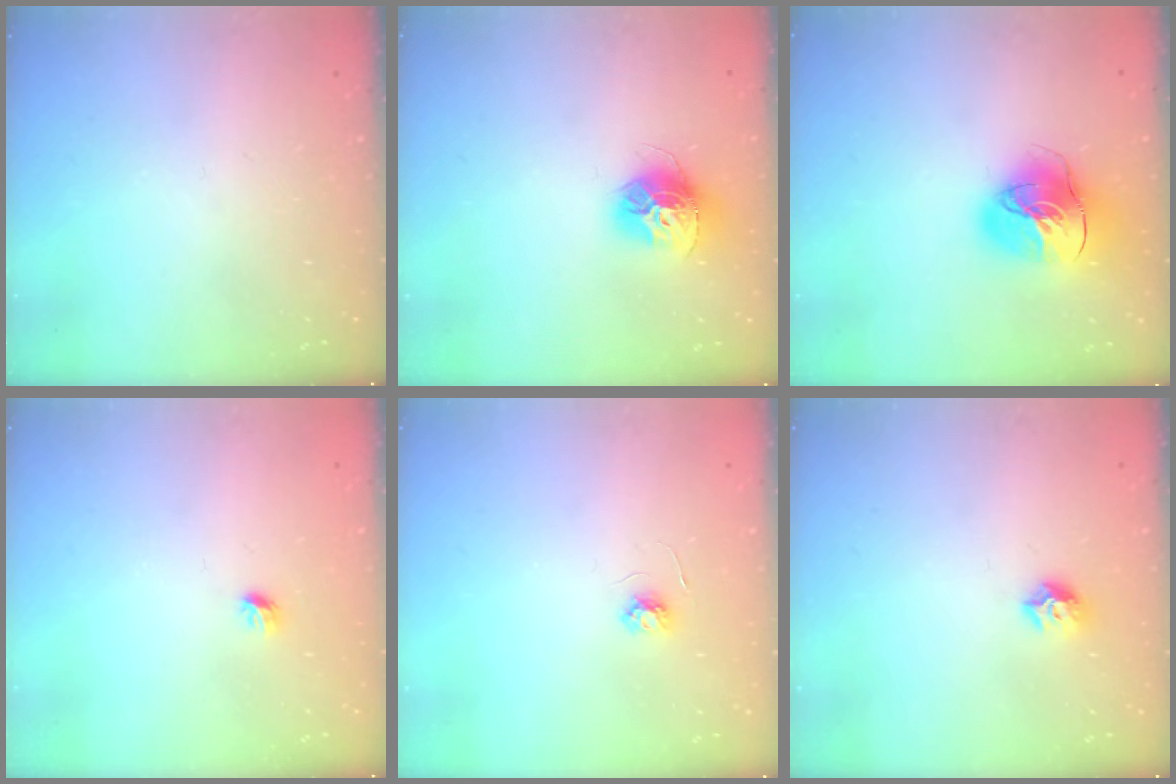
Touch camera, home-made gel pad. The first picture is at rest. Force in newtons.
{"total": 13.2, "press": 13.1, "slide": 1.3}
{"total": 18.0, "press": 17.9, "slide": 2.5}
{"total": 4.2, "press": 4.1, "slide": 1.0}
{"total": 3.6, "press": 3.6, "slide": 0.5}
{"total": 8.2, "press": 8.1, "slide": 1.0}